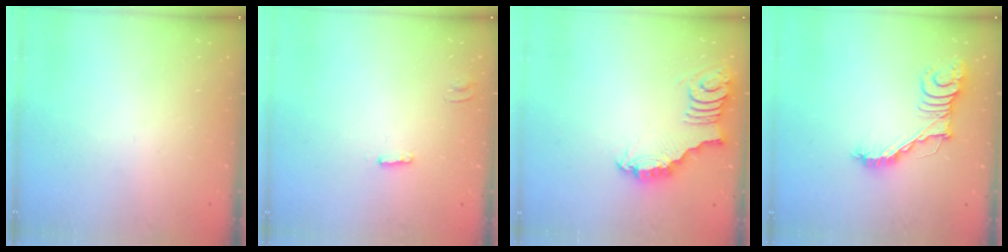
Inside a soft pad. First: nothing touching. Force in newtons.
{"total": 1.8, "press": 1.8, "slide": 0.2}
{"total": 3.0, "press": 3.0, "slide": 0.0}
{"total": 13.4, "press": 13.4, "slide": 0.3}